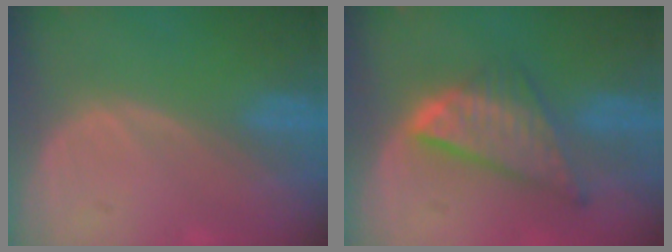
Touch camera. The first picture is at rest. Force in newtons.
{"total": 8.7, "press": 7.5, "slide": 4.4}